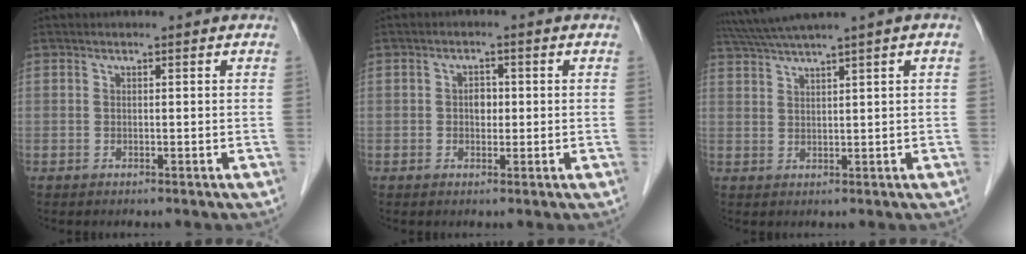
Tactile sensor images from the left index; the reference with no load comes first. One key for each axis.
{"total": 2.1, "fx": -0.1, "fy": 1.5, "fz": 1.4, "tx": -0.024, "ty": 0.002, "tz": -0.002}
{"total": 6.3, "fx": 4.7, "fy": -1.4, "fz": 3.9, "tx": -0.076, "ty": 0.026, "tz": 0.086}